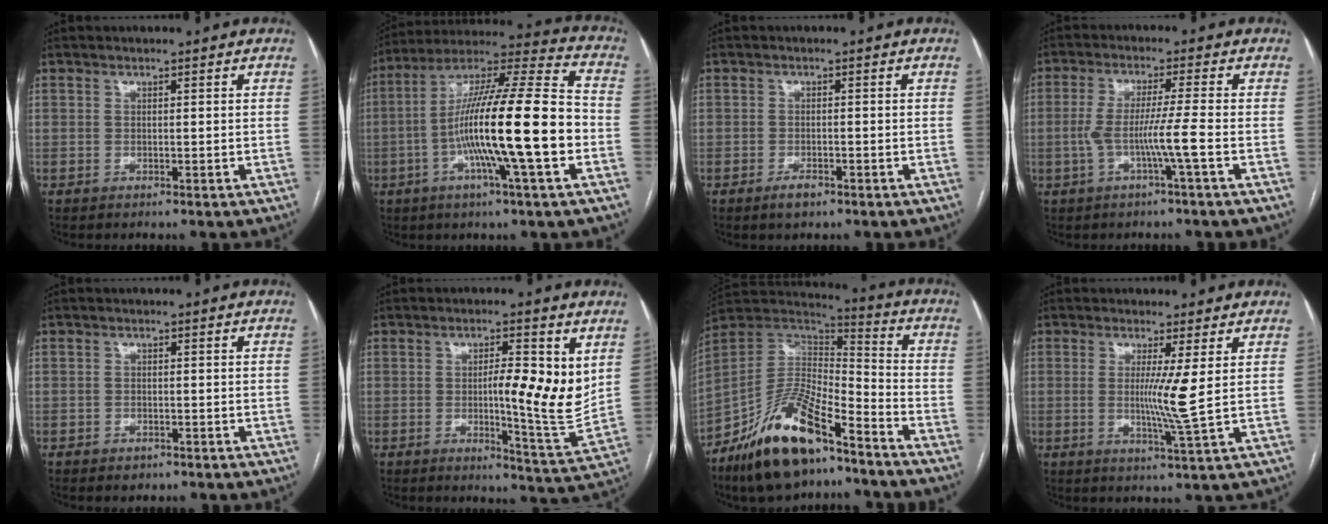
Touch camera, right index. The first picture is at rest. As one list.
[{"total": 20.3, "force": [-4.2, 0.7, 19.9], "torque": [-0.343, 0.003, -0.078]}, {"total": 2.1, "force": [-1.4, 0.9, 1.3], "torque": [-0.023, 0.001, -0.021]}, {"total": 6.0, "force": [-1.8, -1.2, 5.7], "torque": [-0.112, 0.005, -0.034]}, {"total": 1.4, "force": [-0.8, 1.1, 0.5], "torque": [-0.010, 0.003, -0.004]}, {"total": 9.8, "force": [1.7, 1.5, 9.5], "torque": [-0.132, -0.010, 0.025]}, {"total": 18.5, "force": [-12.6, 5.5, 12.3], "torque": [-0.251, 0.004, -0.228]}, {"total": 5.5, "force": [0.6, -1.4, 5.3], "torque": [-0.099, -0.019, 0.013]}]